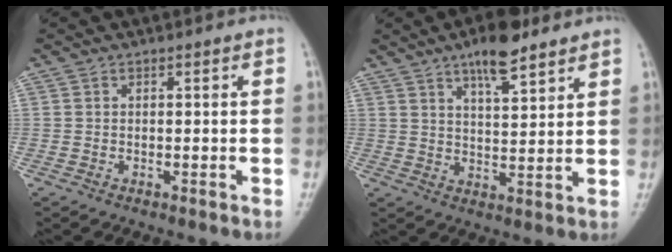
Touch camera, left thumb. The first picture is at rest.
{"total": 8.9, "force": [6.0, 2.8, 5.9], "torque": [-0.078, -0.033, 0.096]}